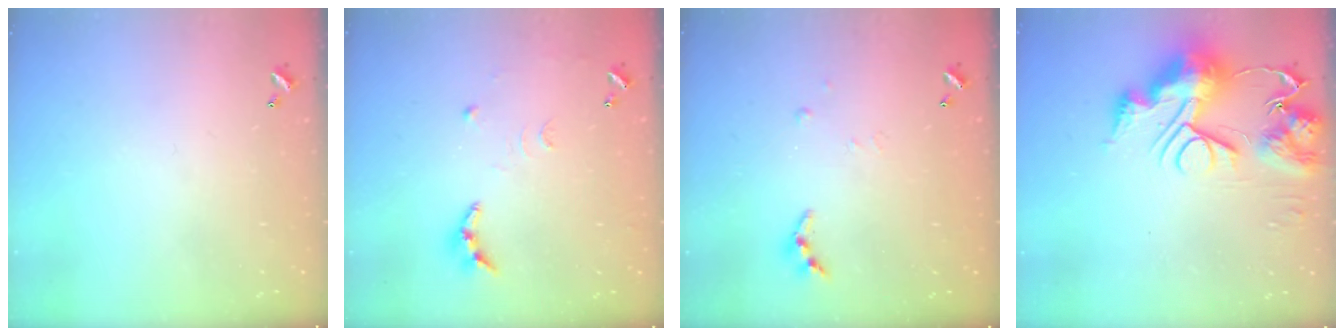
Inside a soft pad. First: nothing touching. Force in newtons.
{"total": 9.0, "press": 9.0, "slide": 0.5}
{"total": 4.3, "press": 4.3, "slide": 0.4}
{"total": 14.3, "press": 14.2, "slide": 1.6}